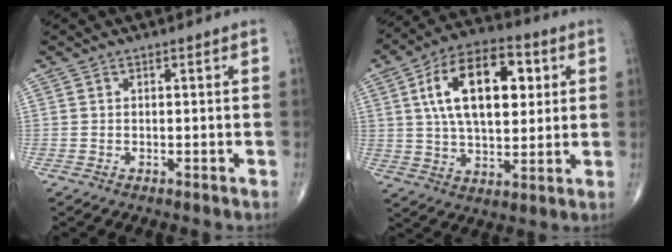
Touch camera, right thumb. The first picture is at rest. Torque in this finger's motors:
{"motor_torque": [0.42, 3.65, 1.52, 0.41, 0.49]}